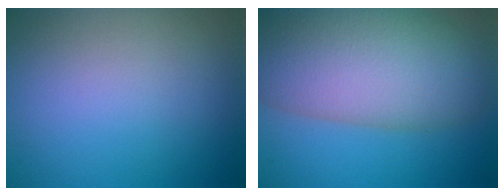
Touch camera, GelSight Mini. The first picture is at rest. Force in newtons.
{"total": 12.3, "press": 12.3, "slide": 0.7}